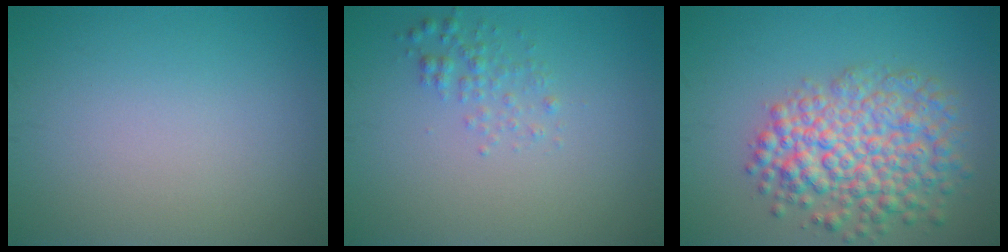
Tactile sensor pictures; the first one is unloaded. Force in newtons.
{"total": 1.5, "press": 1.5, "slide": 0.0}
{"total": 7.3, "press": 7.3, "slide": 0.3}